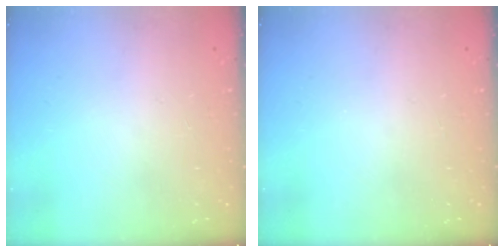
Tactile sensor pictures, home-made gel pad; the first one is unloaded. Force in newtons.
{"total": 0.0}